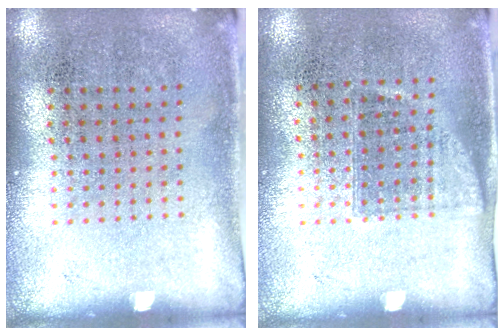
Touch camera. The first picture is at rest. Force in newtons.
{"total": 0.9, "press": 0.8, "slide": 0.5}